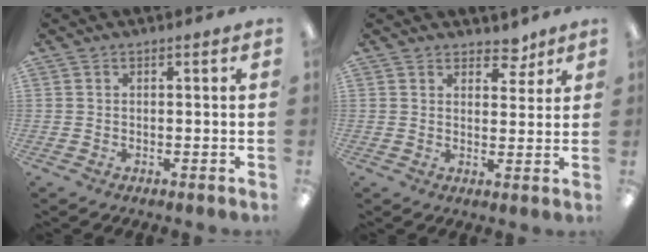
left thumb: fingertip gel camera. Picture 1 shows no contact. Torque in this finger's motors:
{"motor_torque": [0.24, 0.22, -0.10, -0.17, -0.01]}